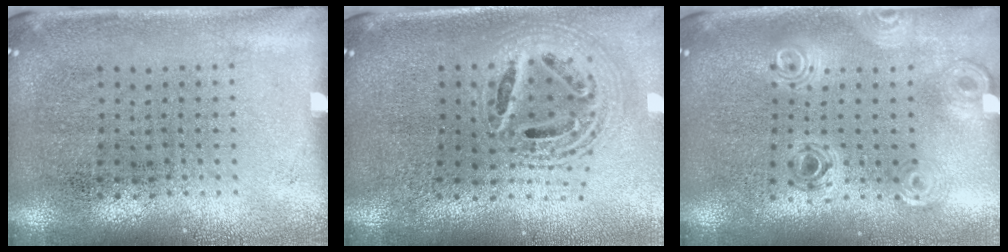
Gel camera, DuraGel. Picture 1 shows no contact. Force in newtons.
{"total": 2.2, "press": 1.7, "slide": 1.4}
{"total": 0.8, "press": 0.8, "slide": 0.1}